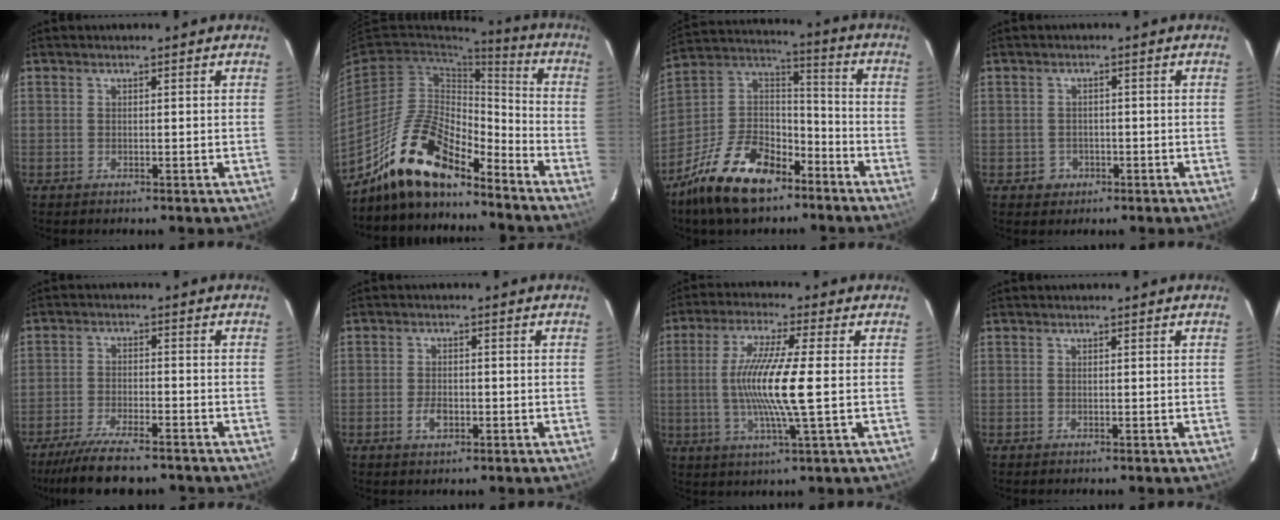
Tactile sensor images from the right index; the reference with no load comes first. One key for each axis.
{"total": 16.9, "fx": -13.0, "fy": 5.6, "fz": 9.1, "tx": -0.183, "ty": 0.007, "tz": -0.243}
{"total": 19.6, "fx": -12.7, "fy": 10.4, "fz": 10.7, "tx": -0.236, "ty": 0.024, "tz": -0.217}
{"total": 3.1, "fx": -1.0, "fy": 2.9, "fz": 0.3, "tx": -0.010, "ty": 0.007, "tz": -0.011}
{"total": 11.6, "fx": -9.7, "fy": 2.5, "fz": 5.8, "tx": -0.133, "ty": -0.022, "tz": -0.161}
{"total": 3.2, "fx": -1.3, "fy": 1.9, "fz": 2.1, "tx": -0.044, "ty": -0.002, "tz": -0.021}
{"total": 12.3, "fx": -0.7, "fy": 0.0, "fz": 12.3, "tx": -0.236, "ty": -0.008, "tz": -0.015}
{"total": 0.0}